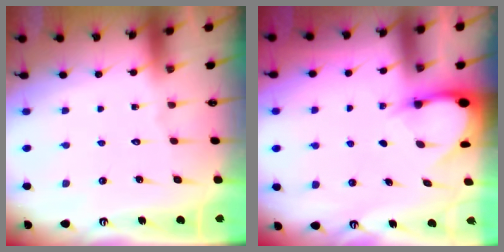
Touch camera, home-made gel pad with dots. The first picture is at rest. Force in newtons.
{"total": 3.1, "press": 3.1, "slide": 0.1}